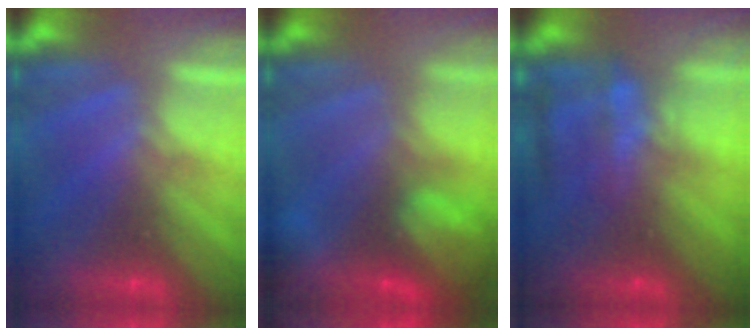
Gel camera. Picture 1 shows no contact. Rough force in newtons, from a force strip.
{"total": 10.8}
{"total": 7.2}